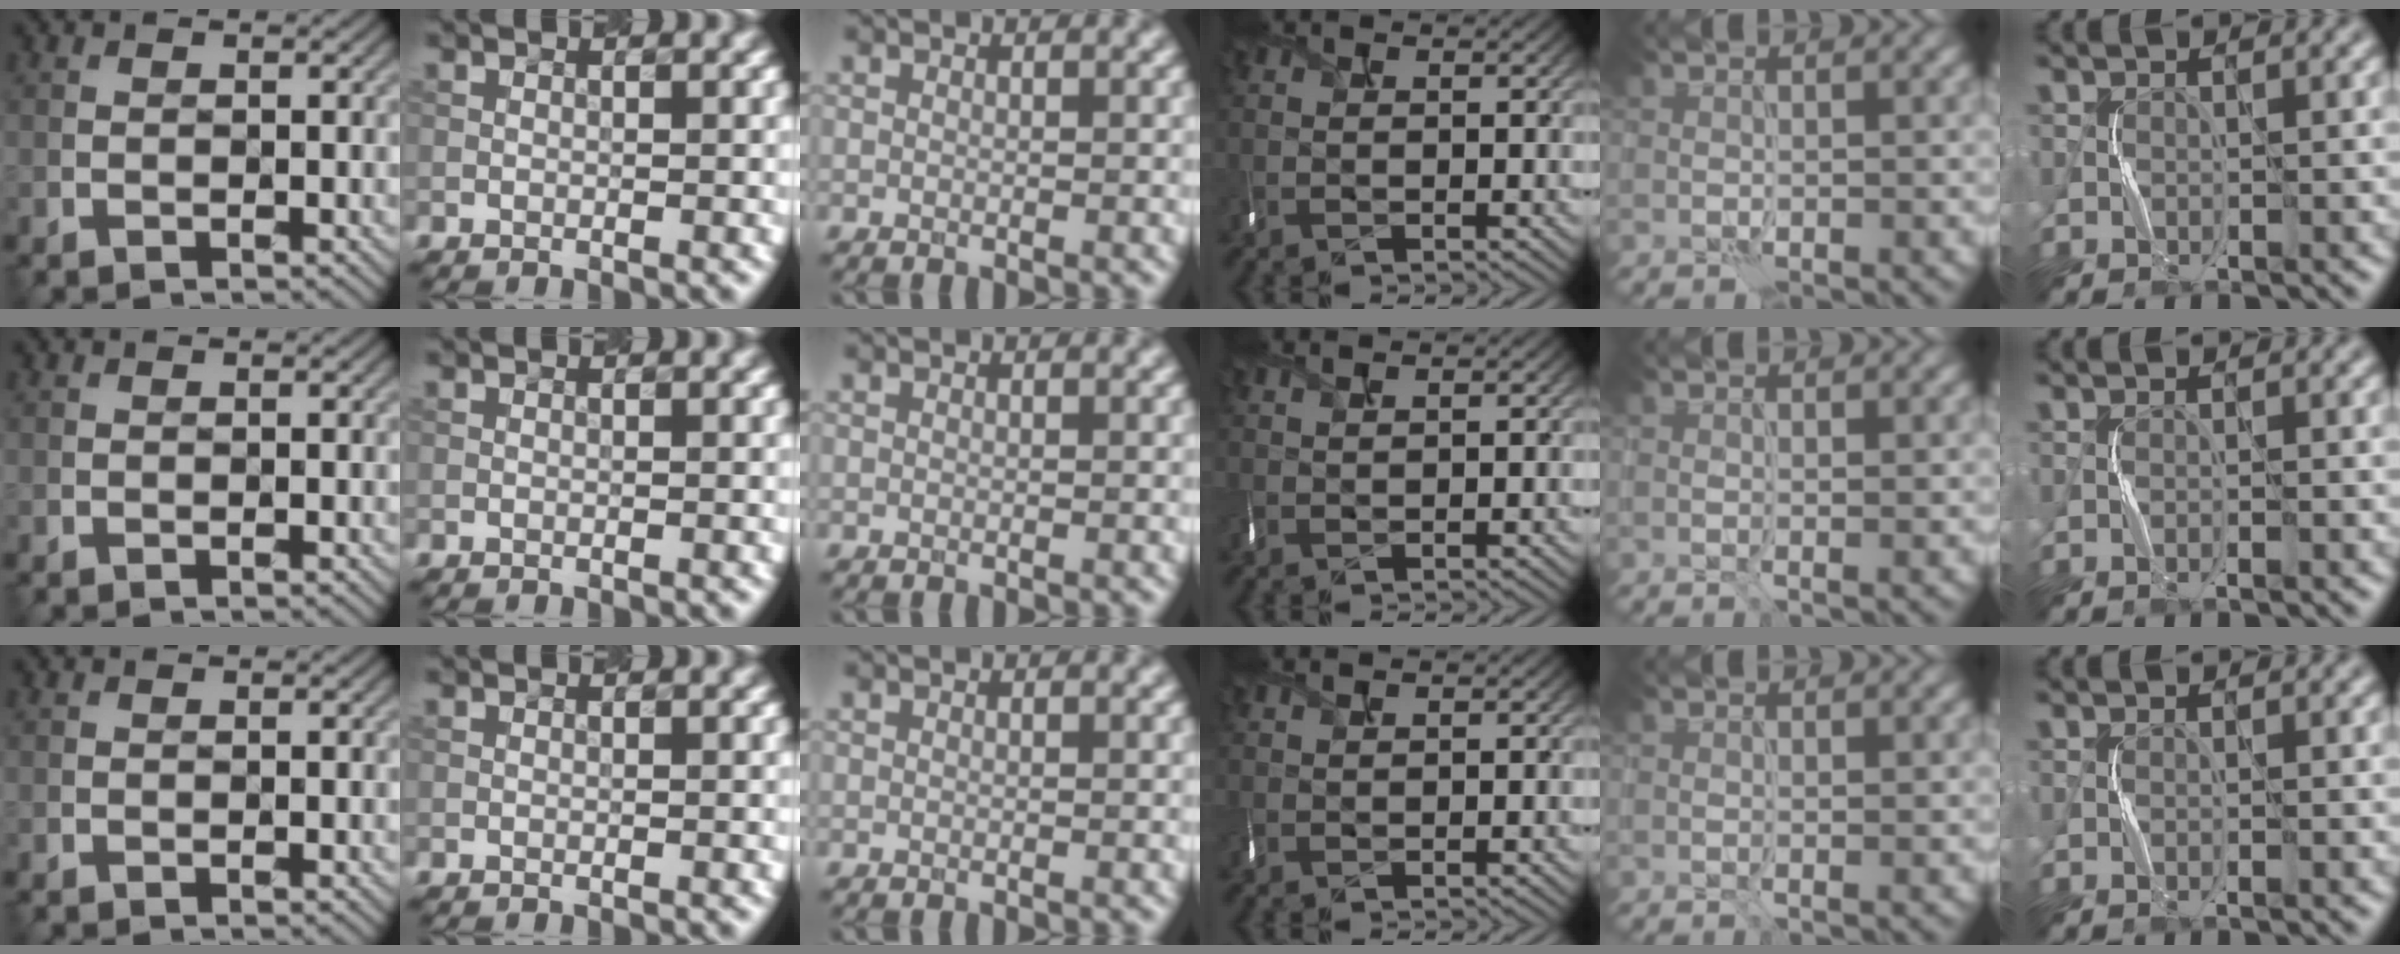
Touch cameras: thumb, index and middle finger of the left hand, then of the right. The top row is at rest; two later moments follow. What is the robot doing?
{"motion": "shake", "object": "box of matches"}